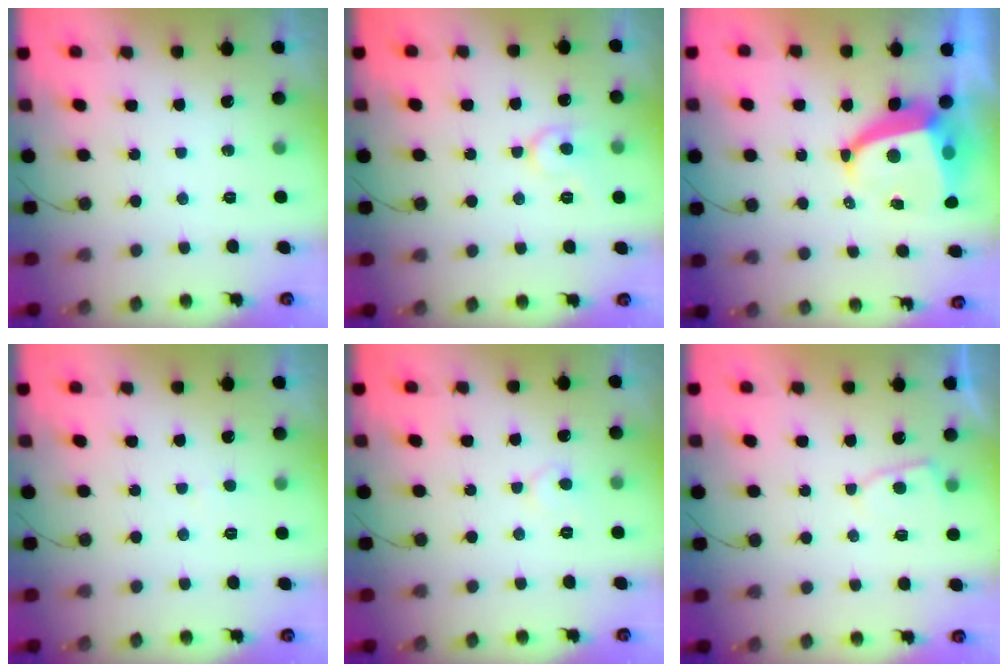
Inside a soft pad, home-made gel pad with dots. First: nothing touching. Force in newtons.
{"total": 8.3, "press": 8.3, "slide": 0.7}
{"total": 9.1, "press": 9.0, "slide": 1.3}
{"total": 2.0, "press": 2.0, "slide": 0.1}
{"total": 5.1, "press": 5.1, "slide": 0.5}
{"total": 3.6, "press": 3.6, "slide": 0.4}